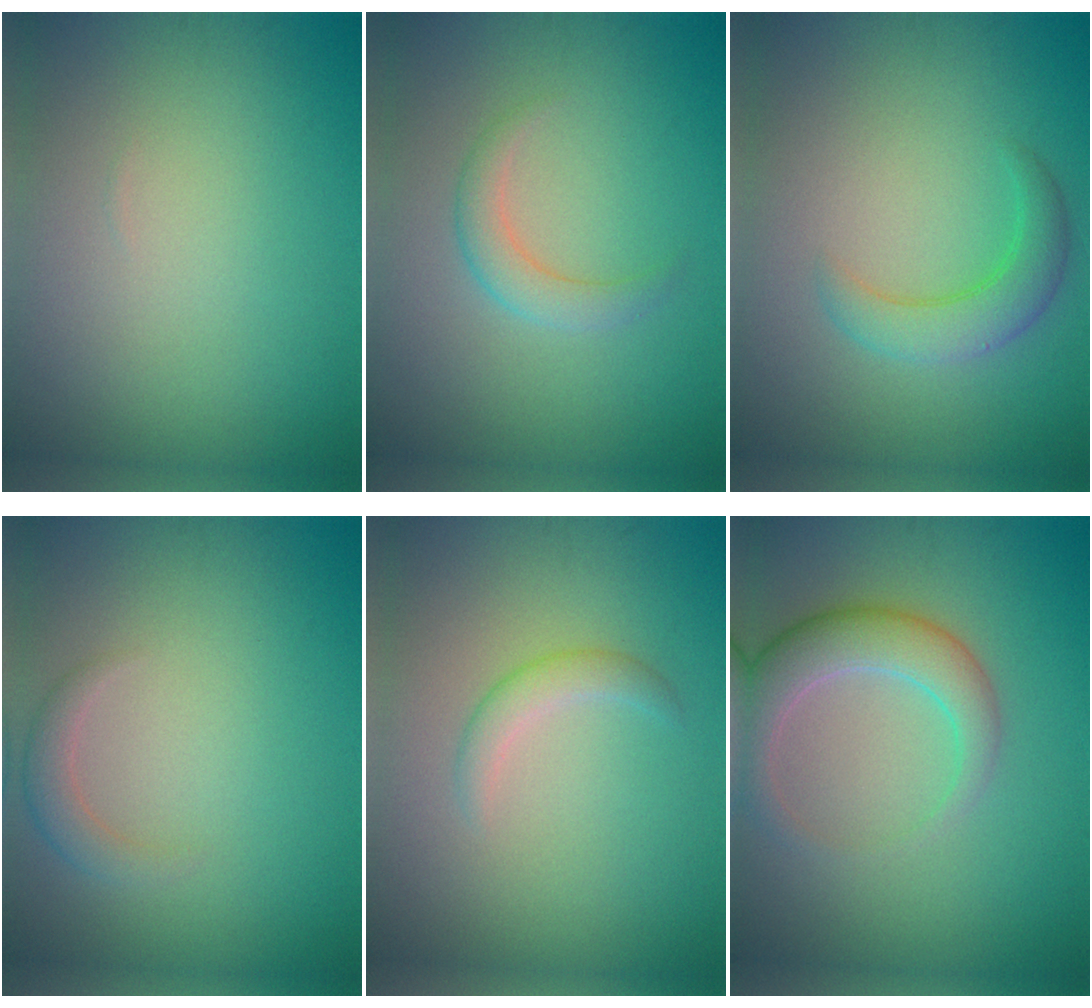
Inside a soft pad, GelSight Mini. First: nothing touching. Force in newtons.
{"total": 2.2, "press": 2.2, "slide": 0.0}
{"total": 3.3, "press": 3.3, "slide": 0.2}
{"total": 1.7, "press": 1.7, "slide": 0.1}
{"total": 1.6, "press": 1.6, "slide": 0.1}
{"total": 4.5, "press": 4.5, "slide": 0.4}